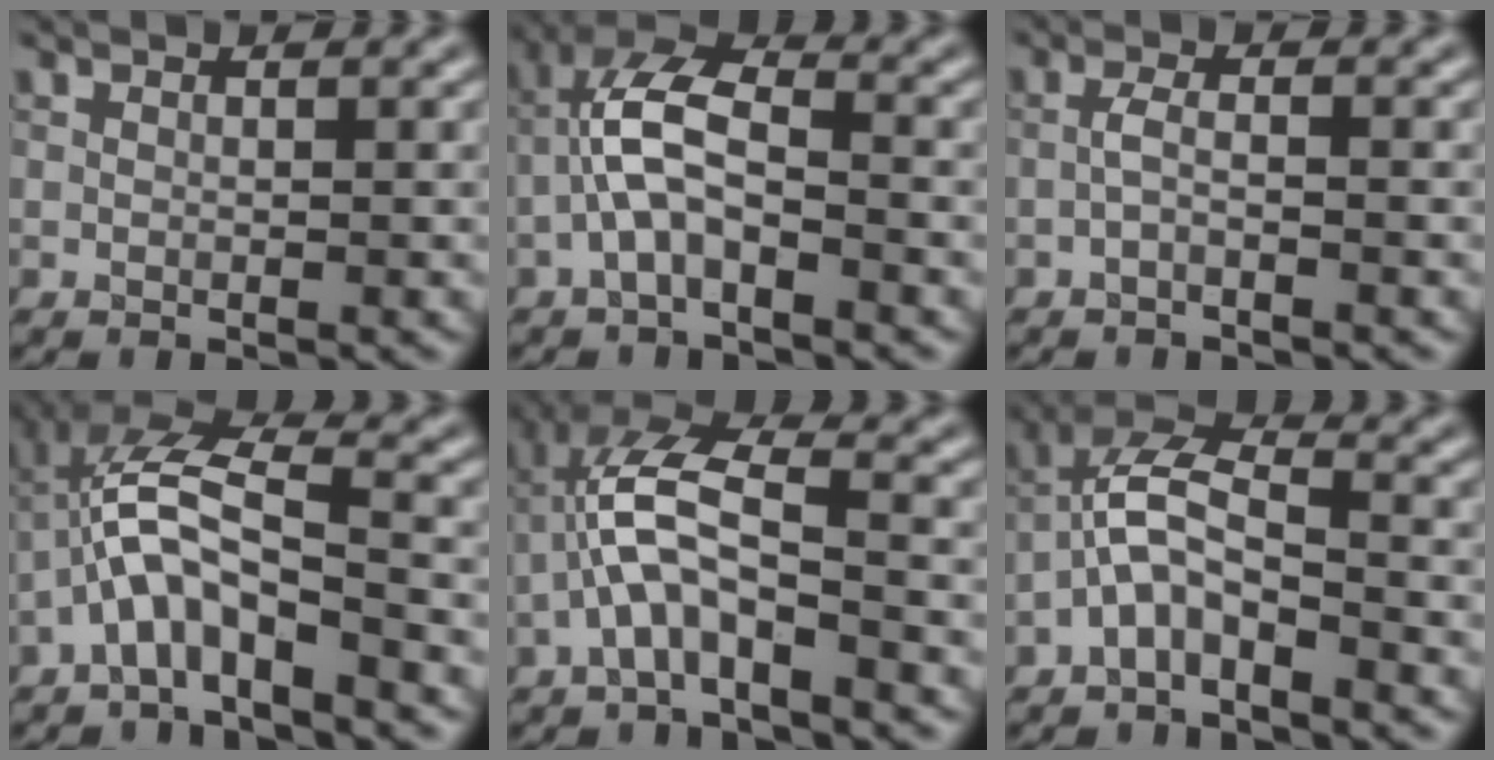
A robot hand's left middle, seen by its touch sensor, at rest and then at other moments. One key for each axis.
{"total": 5.2, "fx": -1.8, "fy": 2.1, "fz": 4.4, "tx": -0.093, "ty": 0.018, "tz": -0.042}
{"total": 1.3, "fx": -0.8, "fy": 0.2, "fz": 1.1, "tx": -0.023, "ty": 0.005, "tz": -0.019}
{"total": 6.1, "fx": -2.9, "fy": 1.7, "fz": 5.1, "tx": -0.102, "ty": 0.017, "tz": -0.066}
{"total": 5.9, "fx": -2.1, "fy": 1.9, "fz": 5.1, "tx": -0.107, "ty": 0.021, "tz": -0.047}
{"total": 4.6, "fx": -2.3, "fy": 1.7, "fz": 3.6, "tx": -0.075, "ty": 0.019, "tz": -0.051}